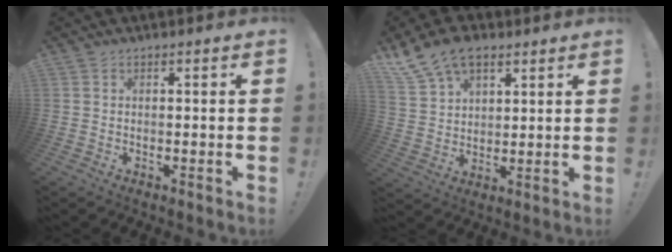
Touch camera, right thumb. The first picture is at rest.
{"total": 12.0, "force": [8.0, 6.9, 5.7], "torque": [-0.114, -0.035, 0.157]}